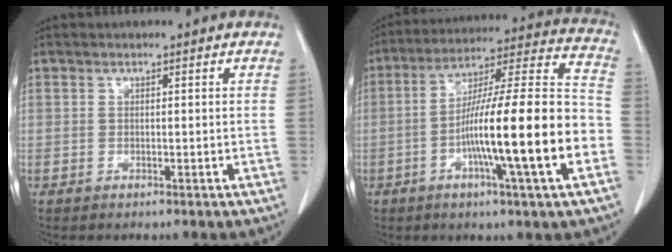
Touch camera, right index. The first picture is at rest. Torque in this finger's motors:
{"motor_torque": [2.14, 0.00, 1.06, 0.21]}